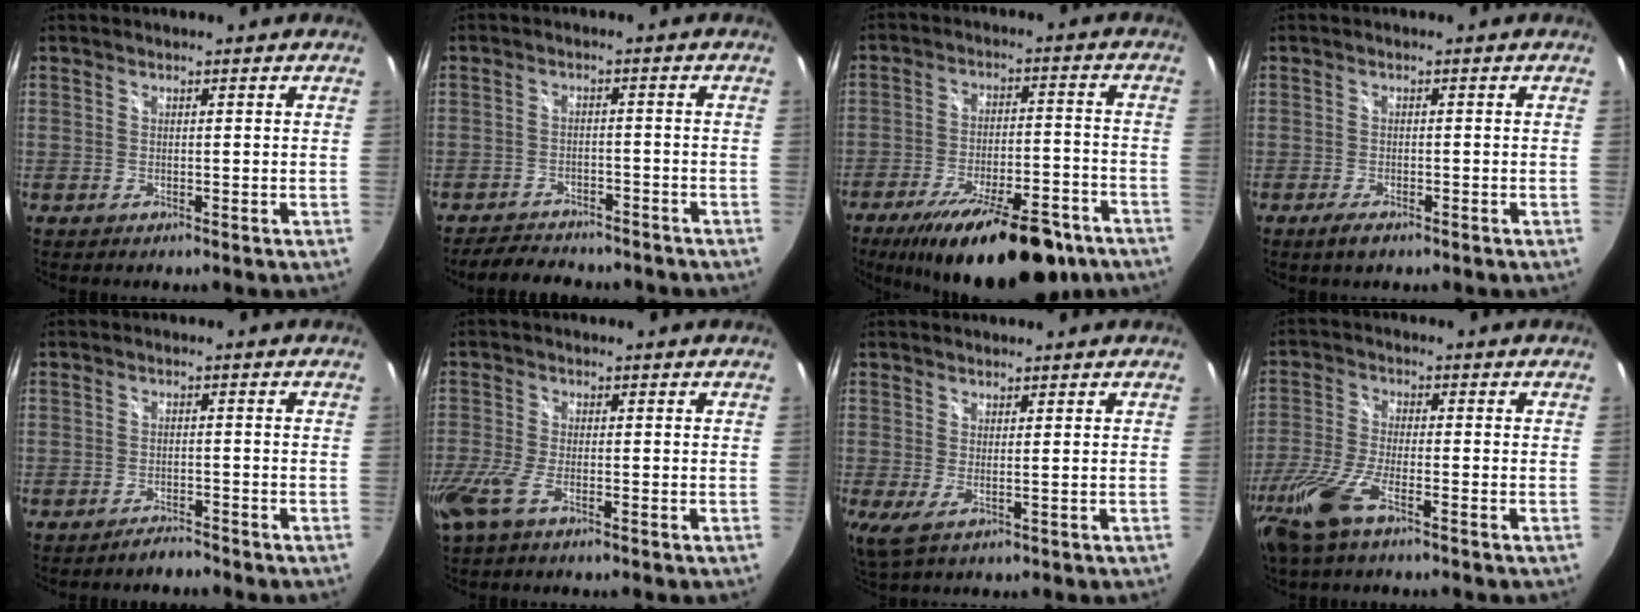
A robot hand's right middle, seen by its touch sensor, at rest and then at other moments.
{"total": 9.0, "force": [-7.8, 3.3, 3.1], "torque": [-0.076, -0.001, -0.111]}
{"total": 21.7, "force": [-15.5, 6.9, 13.5], "torque": [-0.221, -0.030, -0.218]}
{"total": 2.6, "force": [-1.8, 0.8, 1.8], "torque": [-0.039, -0.005, -0.032]}
{"total": 2.2, "force": [-2.2, 0.3, 0.4], "torque": [-0.015, 0.000, -0.036]}
{"total": 6.7, "force": [-3.5, 1.8, 5.4], "torque": [-0.132, -0.021, -0.069]}
{"total": 2.9, "force": [1.0, 0.1, 2.7], "torque": [-0.053, -0.007, 0.011]}
{"total": 10.3, "force": [-6.5, 1.8, 7.7], "torque": [-0.186, -0.028, -0.132]}